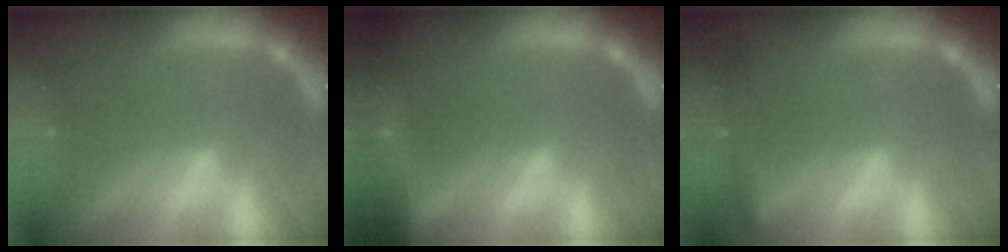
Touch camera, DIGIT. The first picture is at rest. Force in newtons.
{"total": 9.5}
{"total": 2.9}